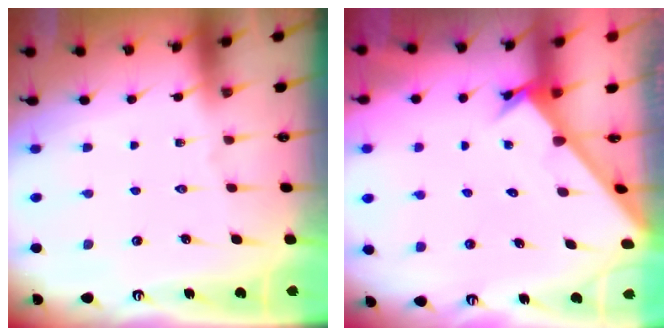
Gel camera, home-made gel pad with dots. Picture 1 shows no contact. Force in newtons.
{"total": 2.6, "press": 2.6, "slide": 0.2}